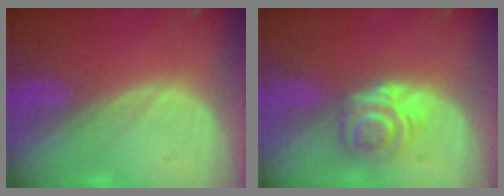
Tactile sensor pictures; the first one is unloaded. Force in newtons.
{"total": 6.2, "press": 5.1, "slide": 3.6}